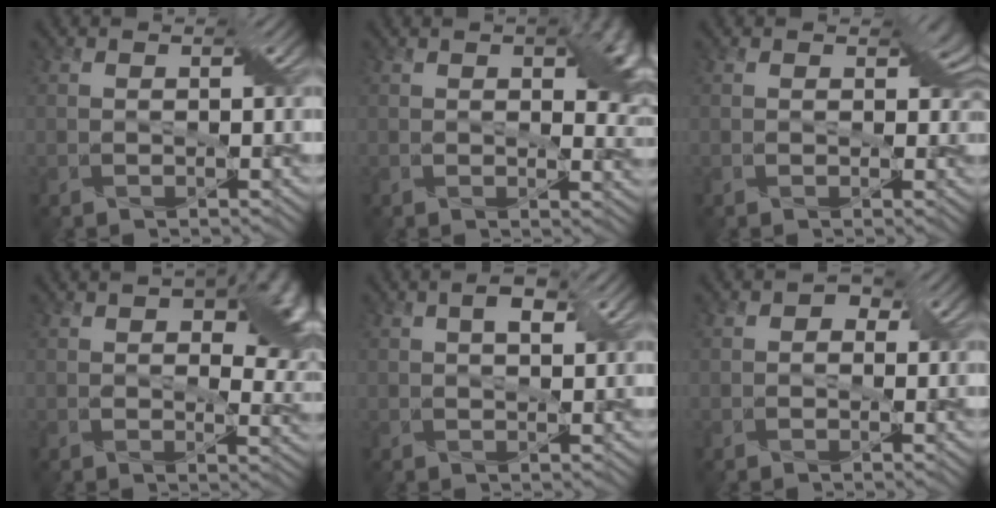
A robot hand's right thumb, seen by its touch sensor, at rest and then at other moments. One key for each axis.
{"total": 7.1, "fx": 2.3, "fy": 3.6, "fz": 5.7, "tx": -0.071, "ty": -0.004, "tz": 0.038}
{"total": 1.9, "fx": 1.0, "fy": 1.3, "fz": 1.0, "tx": -0.013, "ty": -0.003, "tz": 0.015}
{"total": 10.6, "fx": 3.3, "fy": 6.2, "fz": 7.9, "tx": -0.098, "ty": -0.009, "tz": 0.055}
{"total": 2.5, "fx": 1.0, "fy": 1.1, "fz": 2.0, "tx": -0.035, "ty": 0.002, "tz": 0.019}
{"total": 1.7, "fx": 0.2, "fy": 1.6, "fz": 0.6, "tx": -0.001, "ty": 0.000, "tz": -0.005}